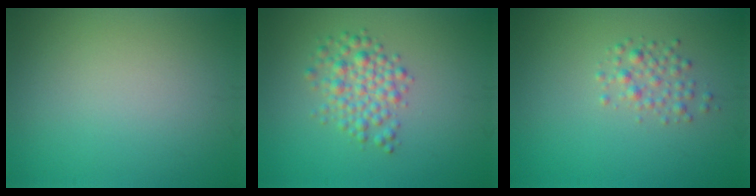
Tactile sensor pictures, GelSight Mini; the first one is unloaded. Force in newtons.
{"total": 3.2, "press": 3.2, "slide": 0.0}
{"total": 1.8, "press": 1.8, "slide": 0.1}